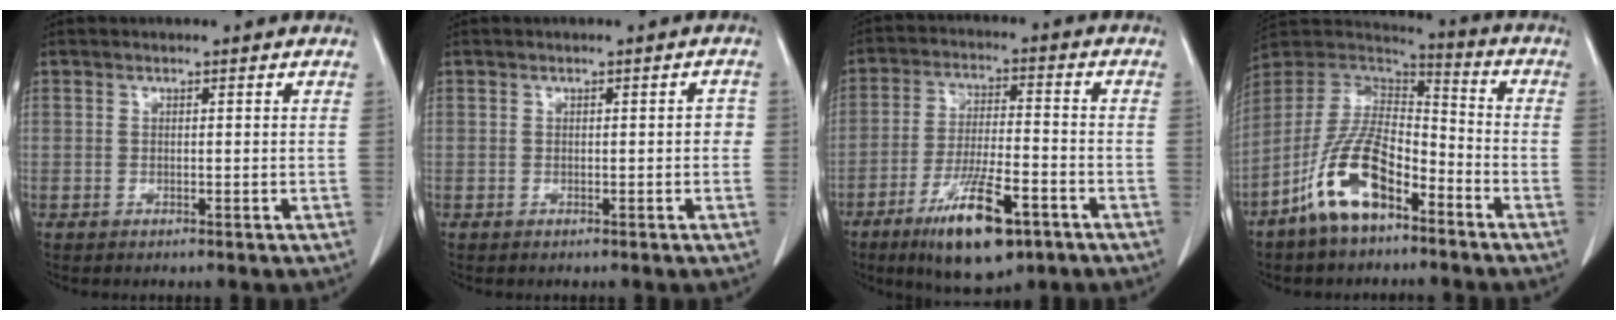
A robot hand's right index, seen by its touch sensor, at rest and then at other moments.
{"total": 1.4, "force": [-0.2, 0.7, 1.3], "torque": [-0.006, 0.005, -0.003]}
{"total": 13.0, "force": [-7.3, 3.2, 10.3], "torque": [-0.187, -0.016, -0.118]}
{"total": 13.1, "force": [-7.4, 5.4, 9.4], "torque": [-0.189, 0.008, -0.141]}